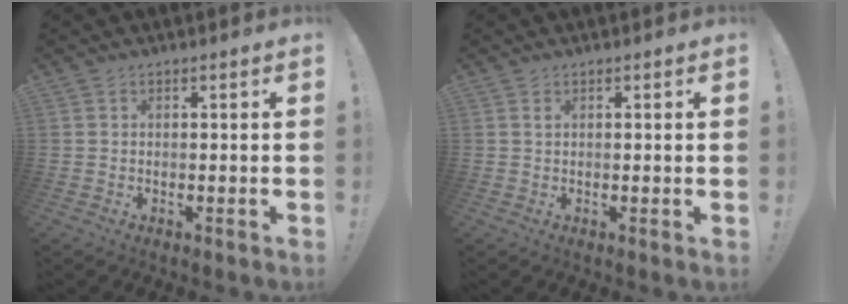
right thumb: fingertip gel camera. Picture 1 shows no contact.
{"total": 0.8, "force": [0.4, 0.1, 0.7], "torque": [-0.009, 0.000, 0.004]}